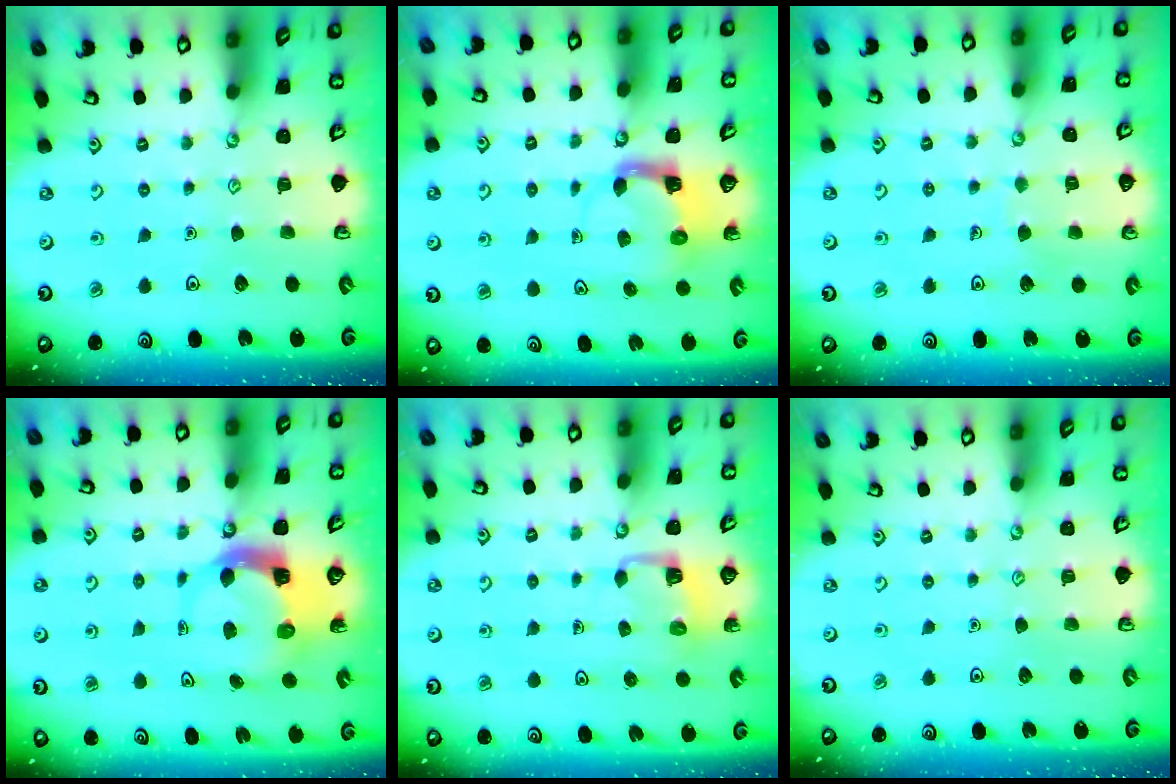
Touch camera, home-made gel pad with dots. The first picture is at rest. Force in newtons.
{"total": 3.8, "press": 3.7, "slide": 0.6}
{"total": 4.1, "press": 4.1, "slide": 0.3}
{"total": 6.1, "press": 6.0, "slide": 0.9}
{"total": 3.8, "press": 3.8, "slide": 0.3}
{"total": 0.0}